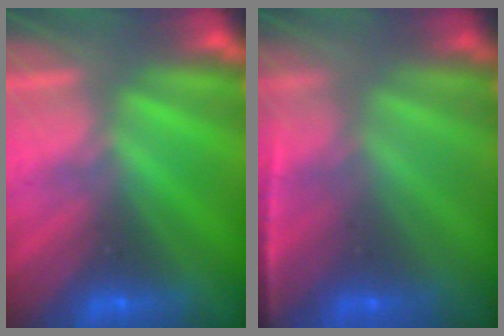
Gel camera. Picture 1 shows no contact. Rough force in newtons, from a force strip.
{"total": 1.7}